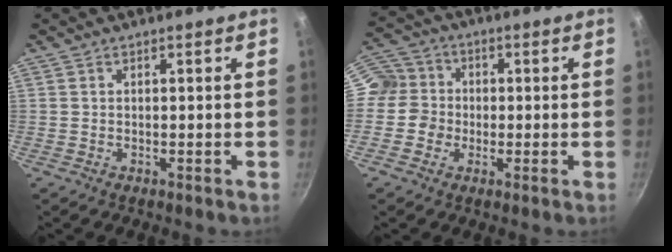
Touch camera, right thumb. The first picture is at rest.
{"total": 9.0, "force": [-0.8, 8.7, 2.2], "torque": [-0.023, 0.023, -0.022]}